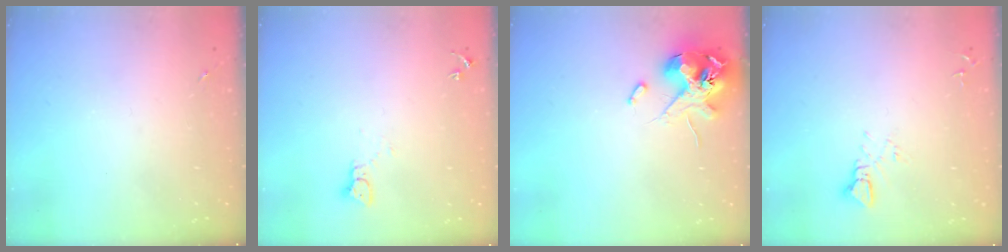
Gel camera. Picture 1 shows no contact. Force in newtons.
{"total": 3.3, "press": 3.3, "slide": 0.1}
{"total": 13.6, "press": 13.5, "slide": 1.9}
{"total": 3.8, "press": 3.8, "slide": 0.3}